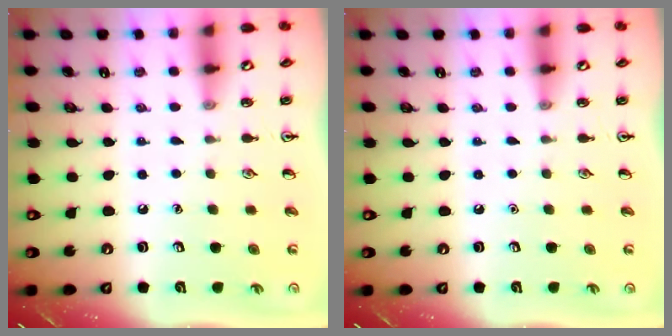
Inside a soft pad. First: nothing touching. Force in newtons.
{"total": 0.0}